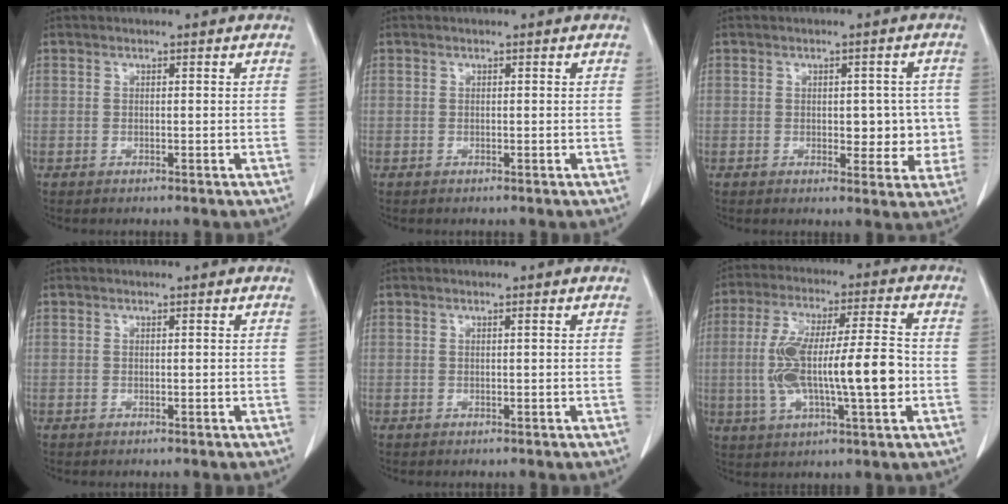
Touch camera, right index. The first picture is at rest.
{"total": 0.0}
{"total": 5.6, "force": [-0.2, 3.2, 4.6], "torque": [-0.040, 0.010, 0.004]}
{"total": 0.0}
{"total": 0.0}
{"total": 15.2, "force": [-1.7, 2.9, 14.8], "torque": [-0.279, 0.016, -0.023]}